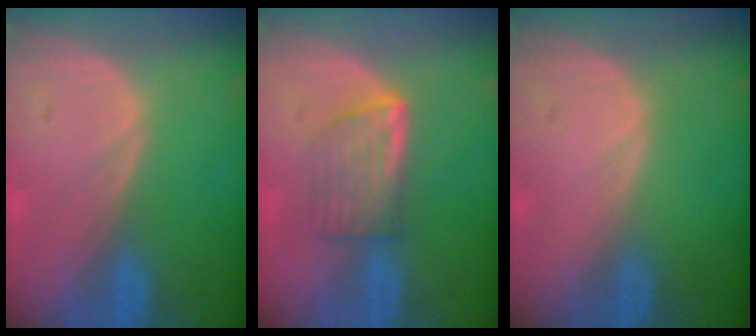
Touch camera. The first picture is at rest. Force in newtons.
{"total": 5.8, "press": 5.4, "slide": 2.2}
{"total": 0.0}